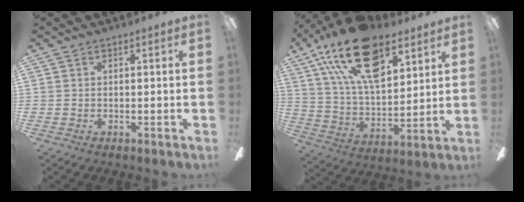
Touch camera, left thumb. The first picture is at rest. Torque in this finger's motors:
{"motor_torque": [0.62, 0.30, 2.19, -0.59, 0.69]}